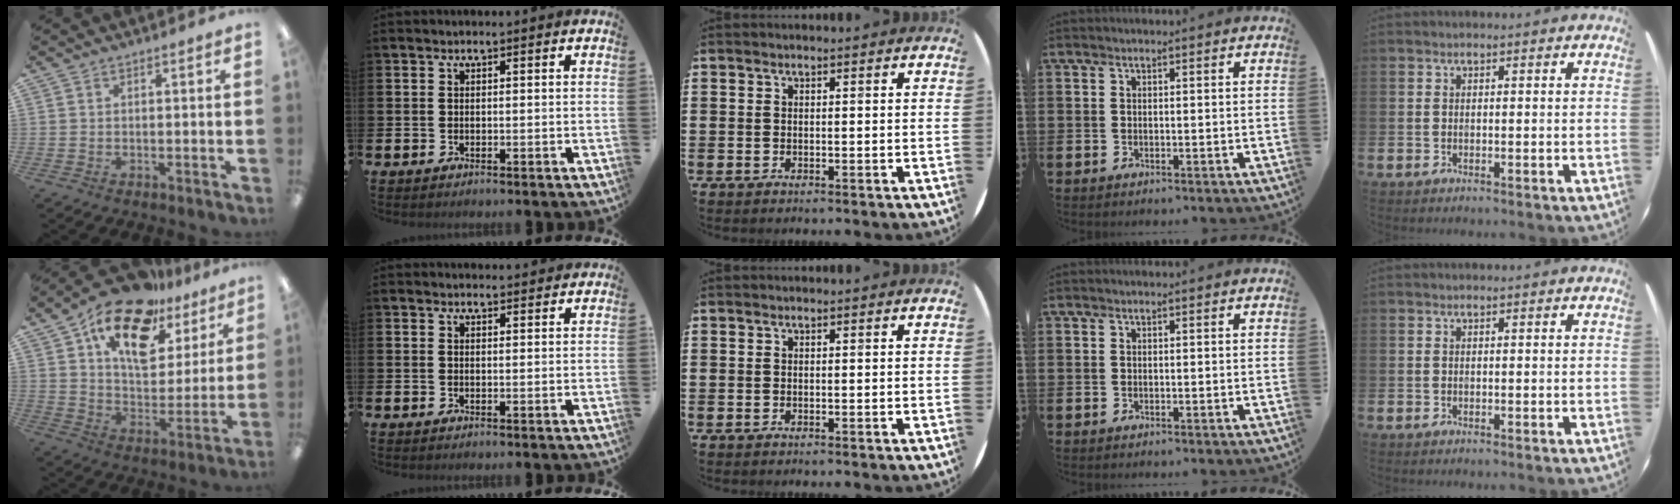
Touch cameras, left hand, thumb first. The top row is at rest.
{"thumb": {"total": 19.1, "force": [12.4, 9.8, 10.7], "torque": [-0.179, -0.069, 0.218]}, "index": {"total": 1.6, "force": [1.6, 0.3, 0.0], "torque": [0.008, -0.007, 0.026]}}